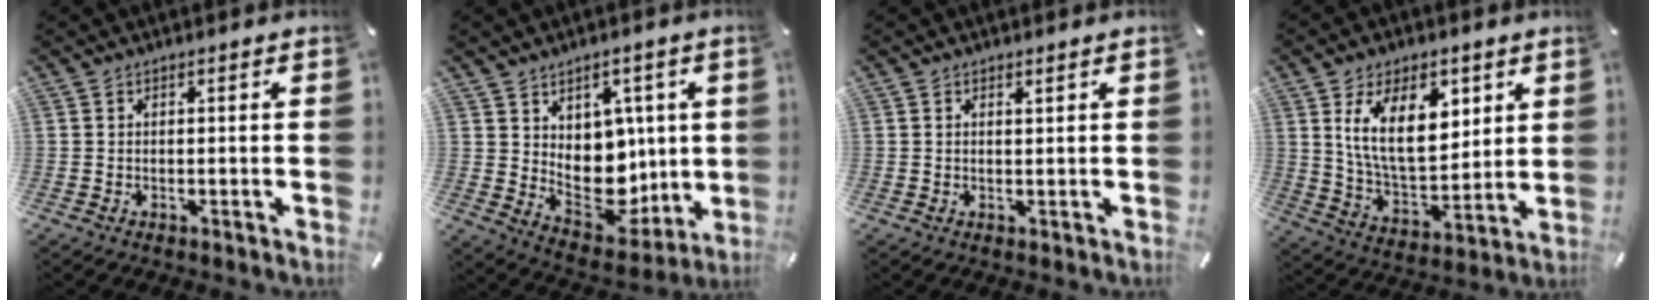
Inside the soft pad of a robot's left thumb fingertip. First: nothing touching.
{"total": 12.0, "force": [2.5, 10.1, 6.0], "torque": [-0.078, -0.045, 0.060]}
{"total": 0.6, "force": [0.4, 0.1, 0.5], "torque": [-0.010, -0.001, 0.006]}
{"total": 16.6, "force": [6.8, 9.4, 11.9], "torque": [-0.216, -0.015, 0.118]}